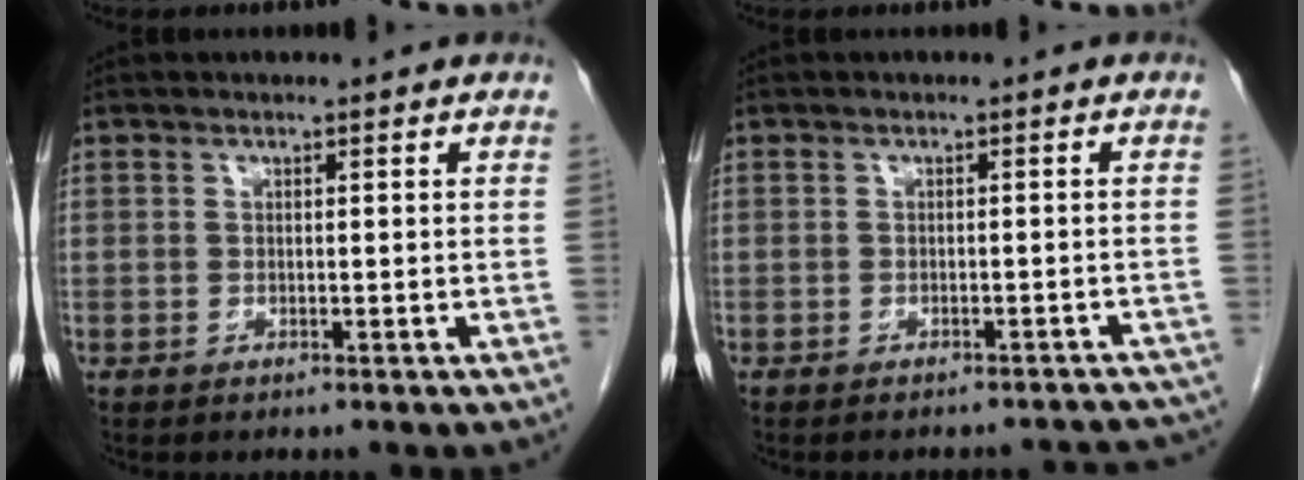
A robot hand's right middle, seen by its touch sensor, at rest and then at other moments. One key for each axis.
{"total": 11.4, "fx": -10.4, "fy": 3.7, "fz": 2.8, "tx": -0.031, "ty": 0.012, "tz": -0.099}